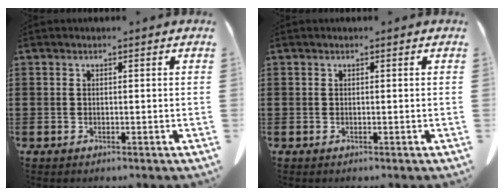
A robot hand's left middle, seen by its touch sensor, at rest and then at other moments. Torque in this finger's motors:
{"motor_torque": [-0.88, 0.88, 0.00, -0.01]}